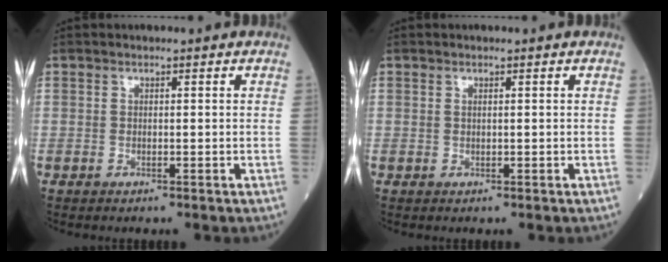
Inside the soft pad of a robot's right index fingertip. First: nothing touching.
{"total": 0.5, "force": [0.1, -0.4, 0.3], "torque": [-0.011, -0.002, 0.003]}